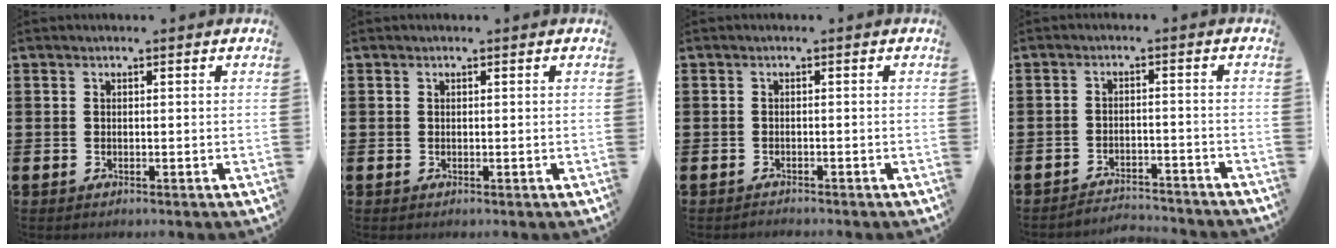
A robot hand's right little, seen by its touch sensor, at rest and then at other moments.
{"total": 0.0}
{"total": 0.6, "force": [-0.6, 0.0, -0.1], "torque": [-0.002, -0.001, -0.014]}
{"total": 2.9, "force": [-2.8, 0.0, -0.2], "torque": [-0.003, 0.003, -0.062]}